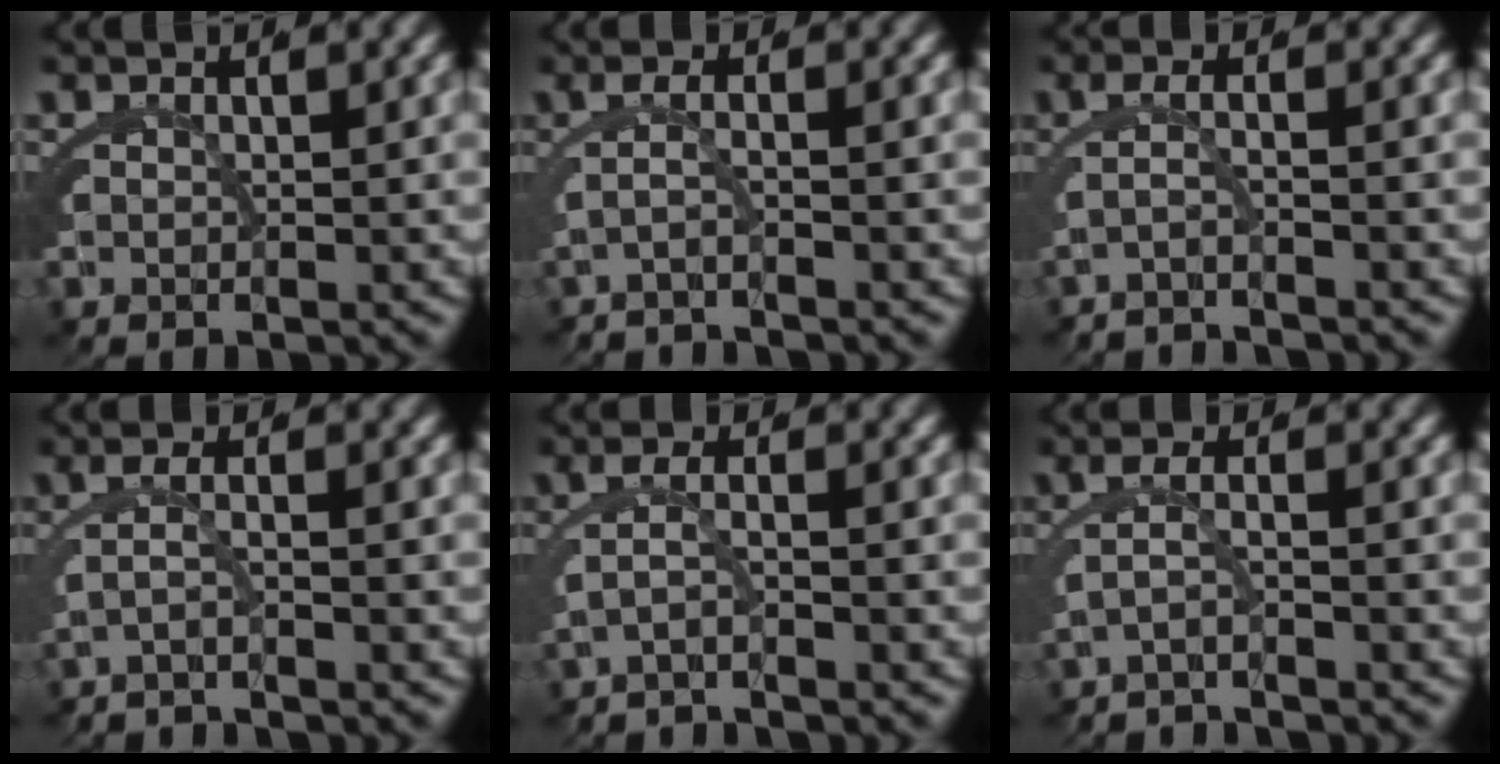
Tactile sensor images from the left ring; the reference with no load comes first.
{"total": 2.3, "force": [-1.5, -0.2, 1.7], "torque": [-0.039, -0.008, -0.019]}
{"total": 2.8, "force": [-2.2, 0.0, 1.7], "torque": [-0.039, -0.011, -0.030]}
{"total": 2.4, "force": [-1.8, -0.2, 1.6], "torque": [-0.037, -0.010, -0.023]}
{"total": 2.3, "force": [-1.7, 0.0, 1.5], "torque": [-0.035, -0.010, -0.023]}
{"total": 2.6, "force": [-2.1, 0.0, 1.5], "torque": [-0.034, -0.012, -0.028]}